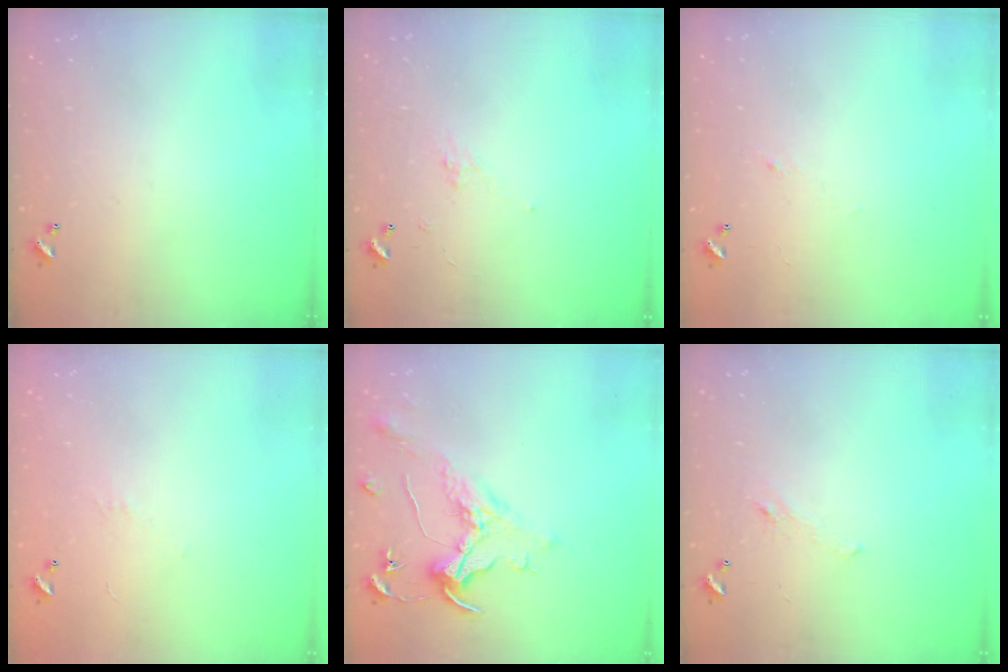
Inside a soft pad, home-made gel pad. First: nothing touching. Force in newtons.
{"total": 1.3, "press": 1.3, "slide": 0.3}
{"total": 1.2, "press": 1.1, "slide": 0.5}
{"total": 6.0, "press": 6.0, "slide": 0.7}
{"total": 1.6, "press": 1.4, "slide": 0.7}
{"total": 1.1, "press": 0.9, "slide": 0.6}